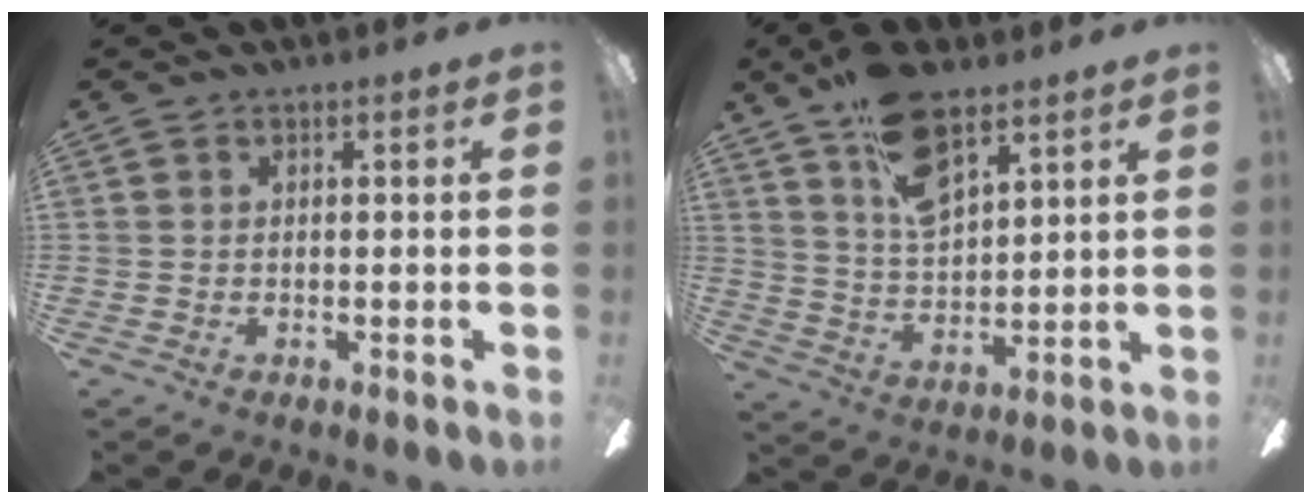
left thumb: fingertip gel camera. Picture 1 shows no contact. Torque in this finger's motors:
{"motor_torque": [1.62, 1.14, 0.94, -0.94, 0.10]}